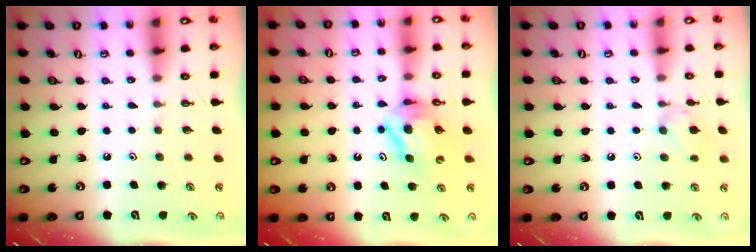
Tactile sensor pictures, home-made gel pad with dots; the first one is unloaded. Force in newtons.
{"total": 8.5, "press": 8.4, "slide": 0.9}
{"total": 6.7, "press": 6.7, "slide": 0.7}